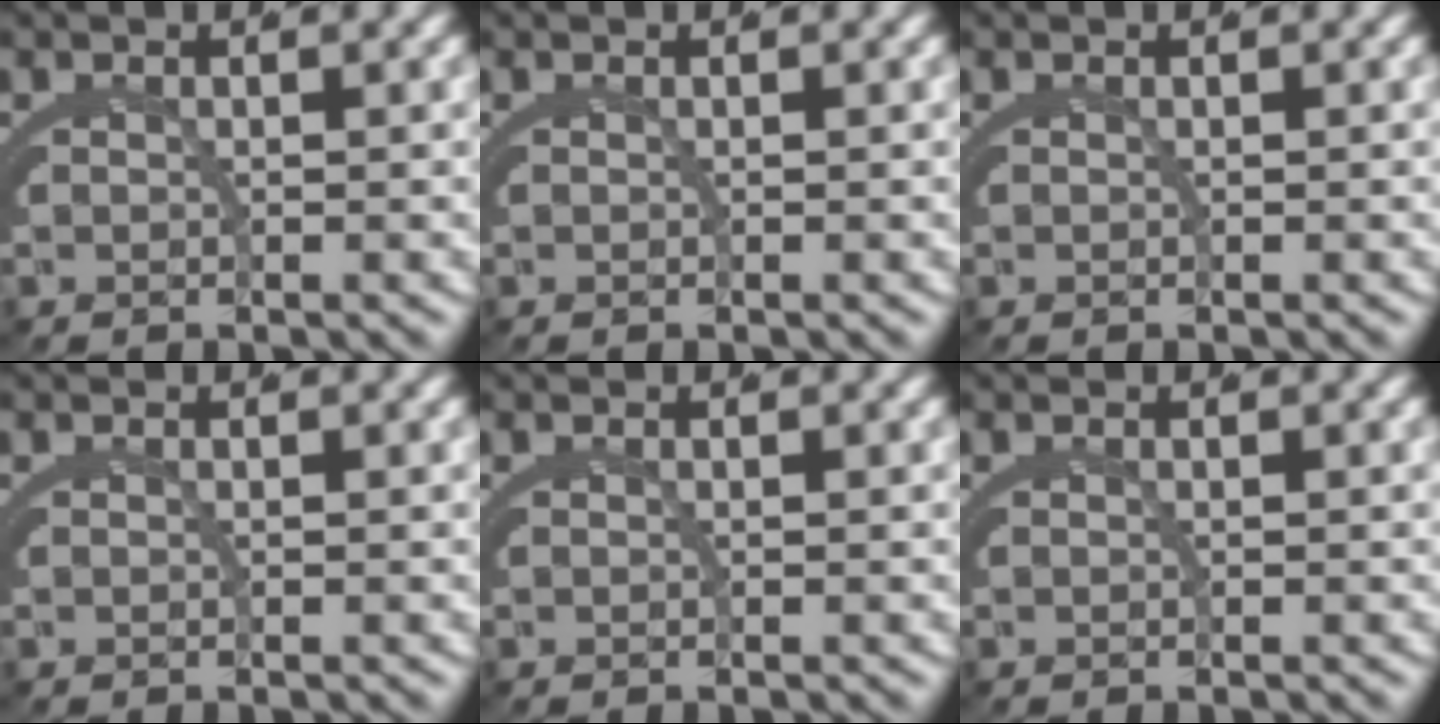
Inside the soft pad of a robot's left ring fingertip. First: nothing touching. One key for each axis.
{"total": 0.0}
{"total": 0.0}
{"total": 0.0}
{"total": 0.0}
{"total": 0.0}